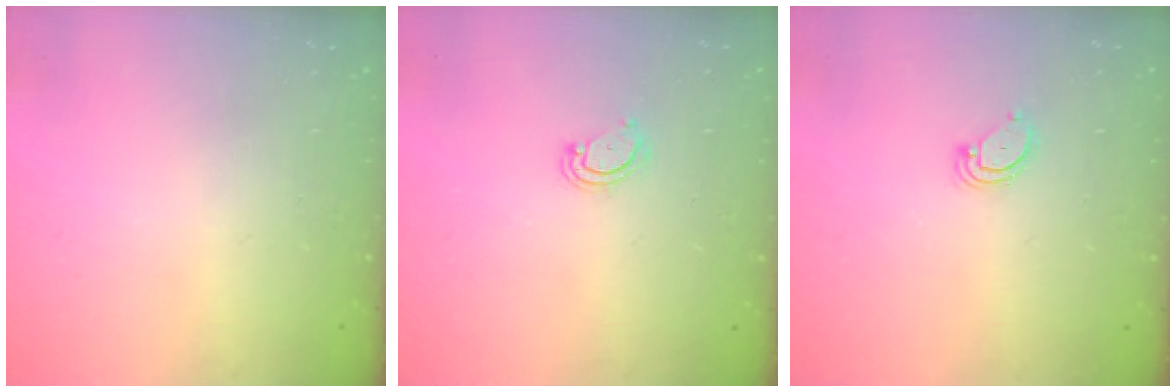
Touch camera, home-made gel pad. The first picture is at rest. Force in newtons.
{"total": 4.1, "press": 4.0, "slide": 0.4}
{"total": 3.0, "press": 3.0, "slide": 0.2}